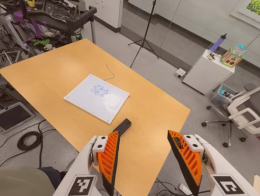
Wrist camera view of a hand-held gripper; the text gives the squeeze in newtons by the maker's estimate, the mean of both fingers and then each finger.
{"total": 0.0}